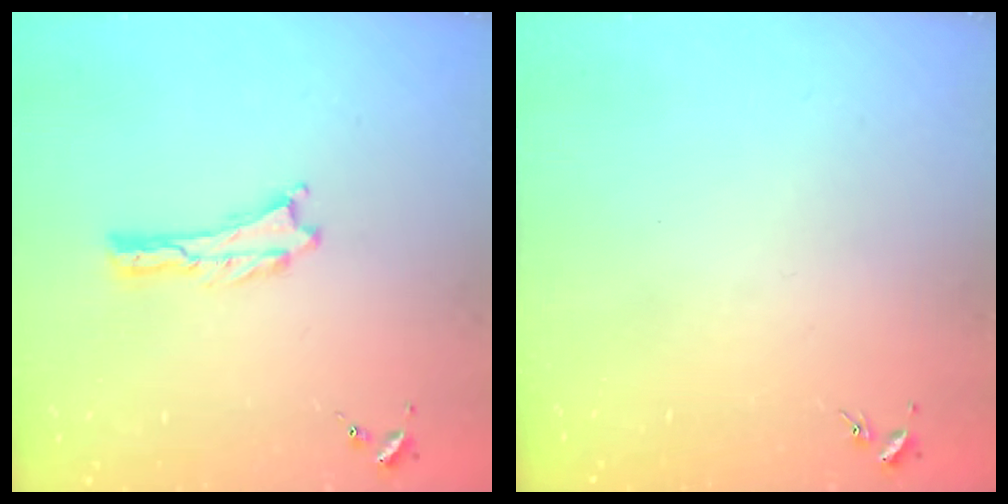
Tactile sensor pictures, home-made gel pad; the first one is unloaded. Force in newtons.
{"total": 0.0}